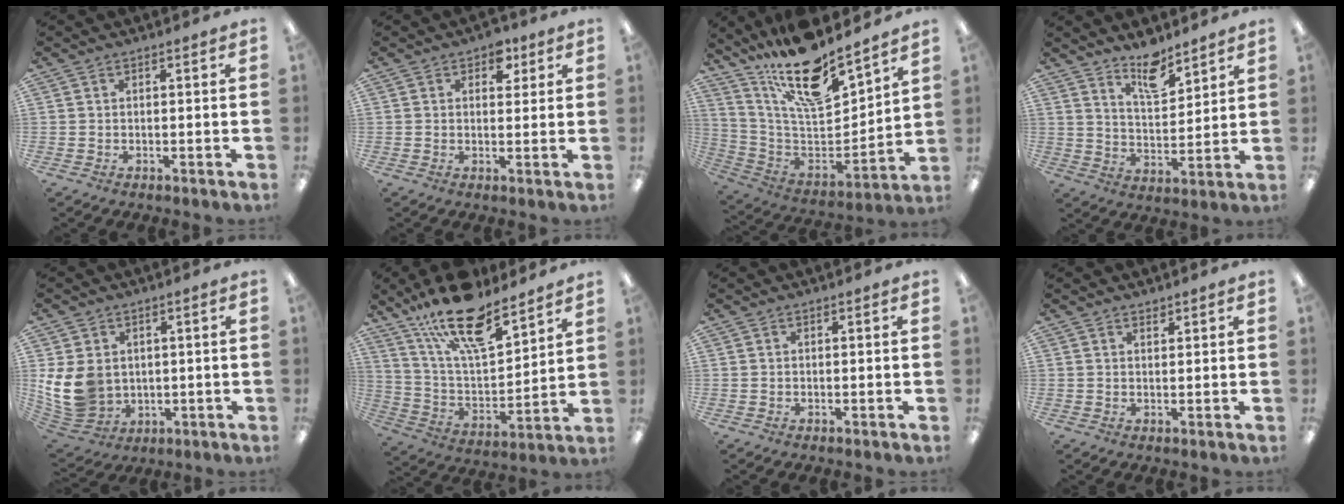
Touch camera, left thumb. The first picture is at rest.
{"total": 4.5, "force": [2.6, 2.9, 2.3], "torque": [-0.018, -0.004, 0.041]}
{"total": 19.0, "force": [15.8, 4.7, 9.5], "torque": [-0.182, -0.111, 0.272]}
{"total": 9.6, "force": [8.0, 3.1, 4.4], "torque": [-0.059, -0.055, 0.139]}
{"total": 11.9, "force": [1.1, 9.9, 6.7], "torque": [-0.172, -0.007, 0.026]}
{"total": 20.6, "force": [14.7, 7.5, 12.4], "torque": [-0.213, -0.084, 0.254]}
{"total": 0.0}
{"total": 1.4, "force": [1.3, 0.3, 0.1], "torque": [0.005, -0.006, 0.024]}